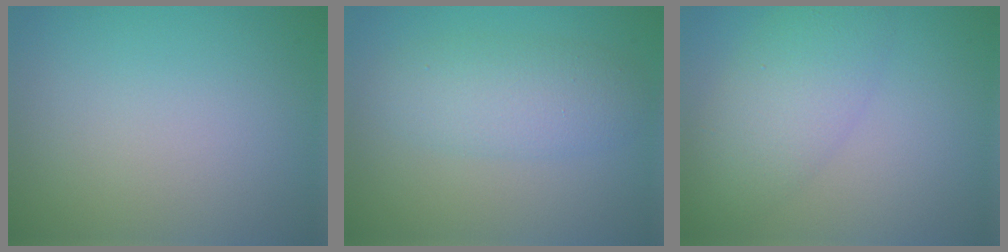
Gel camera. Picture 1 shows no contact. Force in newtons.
{"total": 3.8, "press": 3.8, "slide": 0.1}
{"total": 4.8, "press": 4.8, "slide": 0.1}